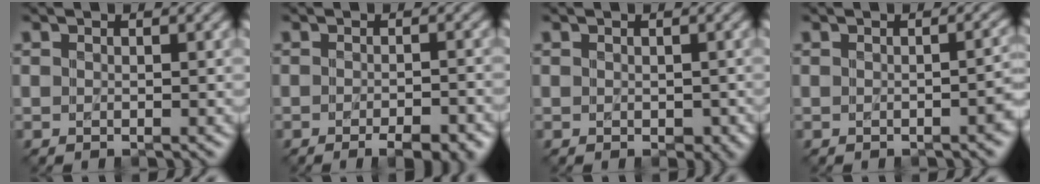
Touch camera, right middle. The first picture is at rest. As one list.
[{"total": 4.9, "force": [-3.1, 1.7, 3.5], "torque": [-0.036, 0.003, -0.025]}, {"total": 1.3, "force": [0.0, 0.9, 0.9], "torque": [-0.015, -0.004, 0.004]}, {"total": 2.0, "force": [-0.7, 0.6, 1.8], "torque": [-0.020, 0.006, -0.010]}]